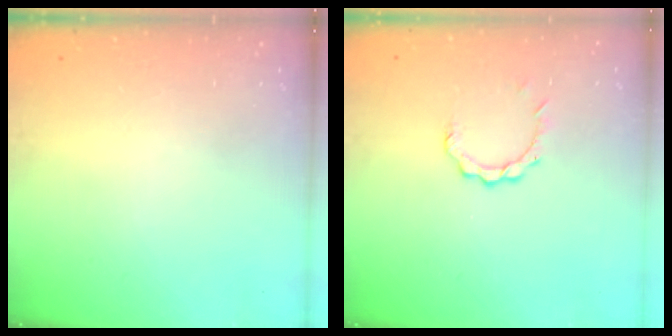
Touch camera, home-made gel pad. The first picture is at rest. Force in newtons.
{"total": 4.9, "press": 4.8, "slide": 0.5}